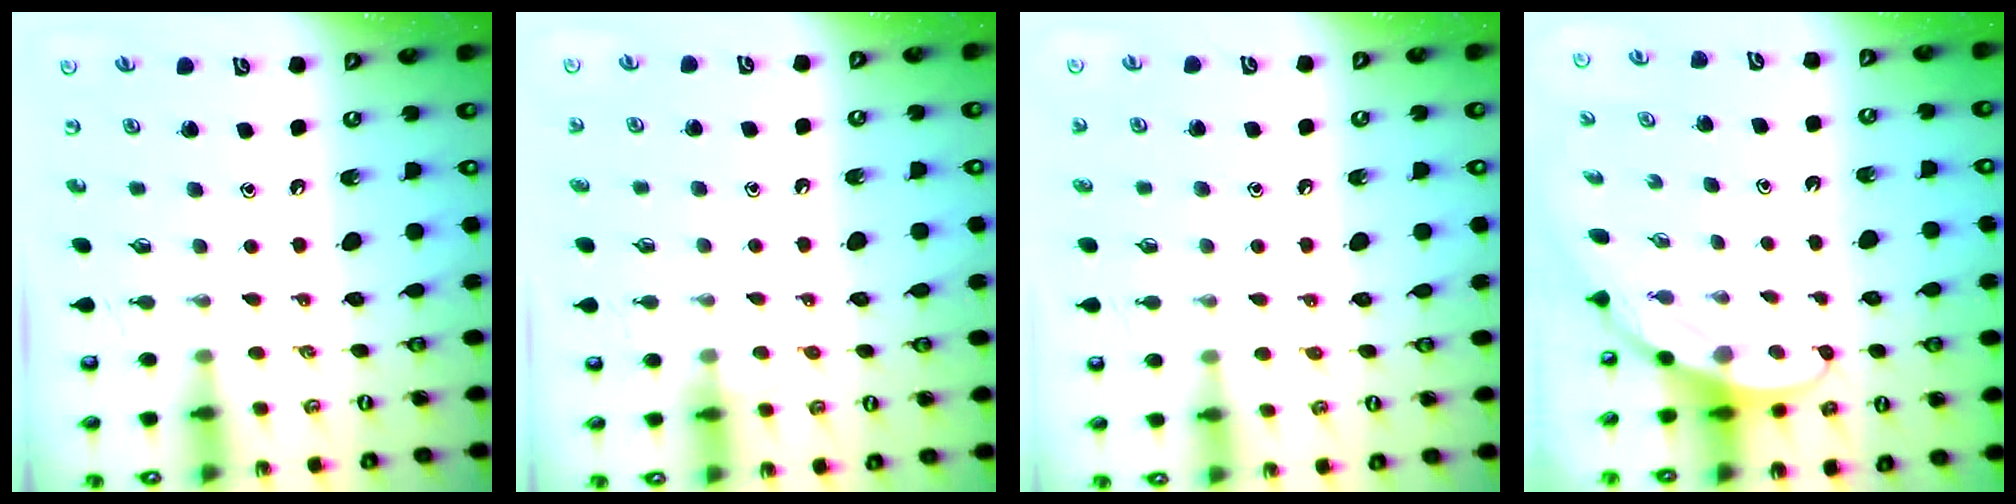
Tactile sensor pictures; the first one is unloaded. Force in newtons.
{"total": 3.3, "press": 3.3, "slide": 0.3}
{"total": 4.1, "press": 4.1, "slide": 0.4}
{"total": 3.9, "press": 3.9, "slide": 0.3}